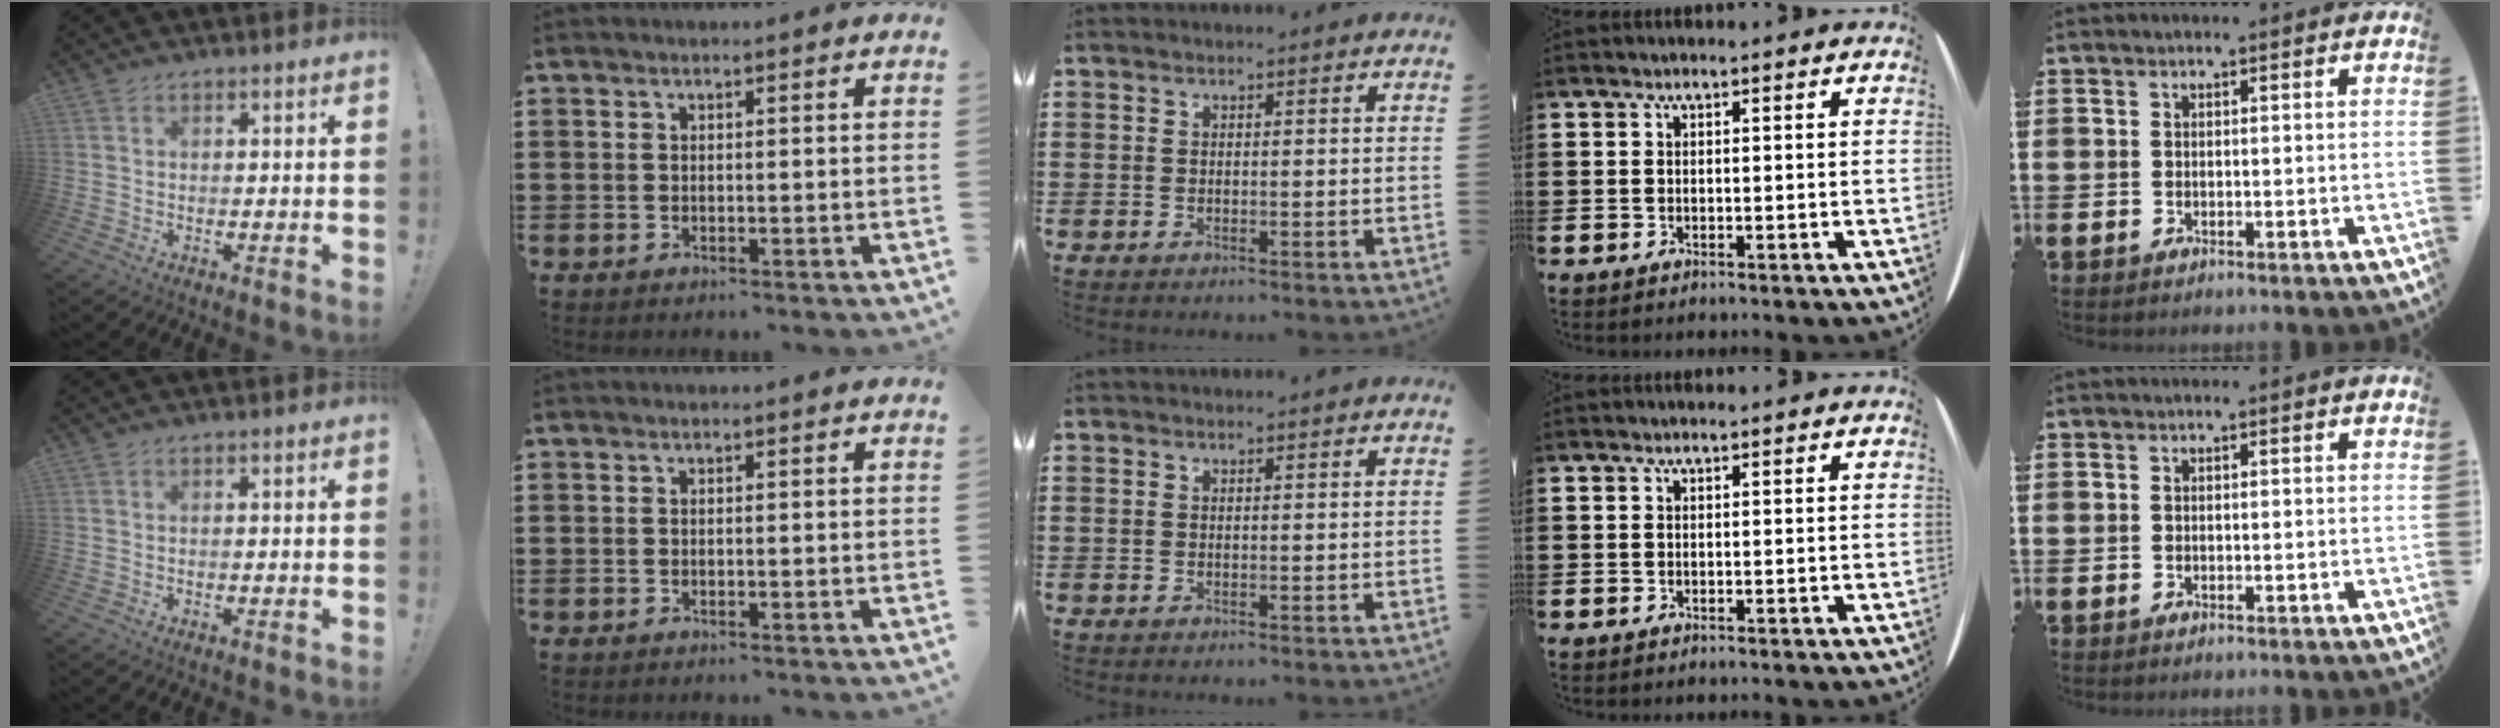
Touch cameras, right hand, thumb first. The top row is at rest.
{}